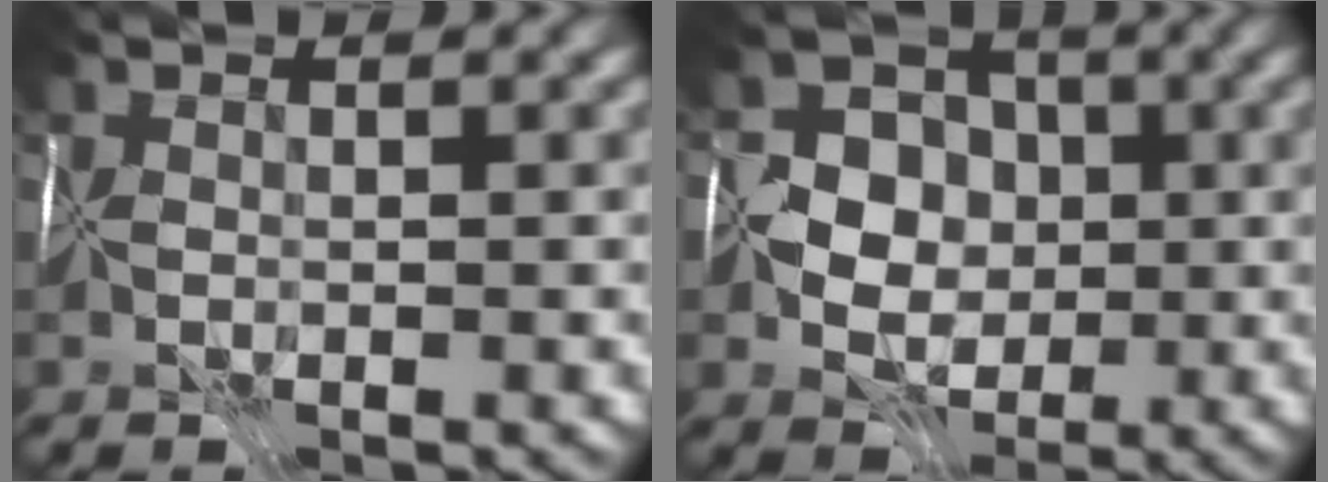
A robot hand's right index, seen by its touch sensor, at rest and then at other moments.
{"total": 4.7, "force": [-0.1, 4.2, 2.1], "torque": [-0.028, 0.007, -0.011]}